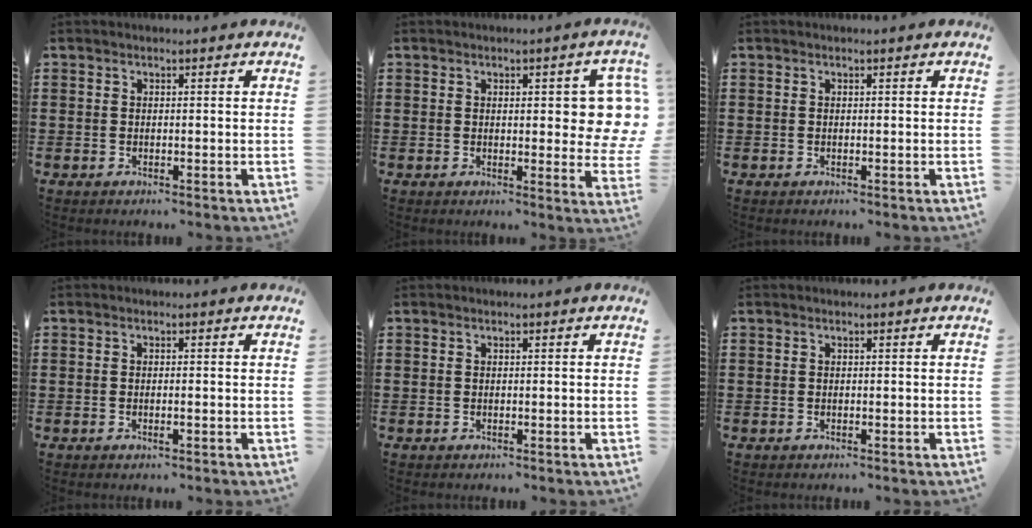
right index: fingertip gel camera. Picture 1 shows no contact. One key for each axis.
{"total": 6.6, "fx": 1.1, "fy": 2.1, "fz": 6.1, "tx": -0.074, "ty": -0.008, "tz": 0.009}
{"total": 0.0}
{"total": 0.9, "fx": -0.4, "fy": 0.0, "fz": 0.8, "tx": -0.014, "ty": -0.006, "tz": -0.005}
{"total": 0.0}
{"total": 0.0}